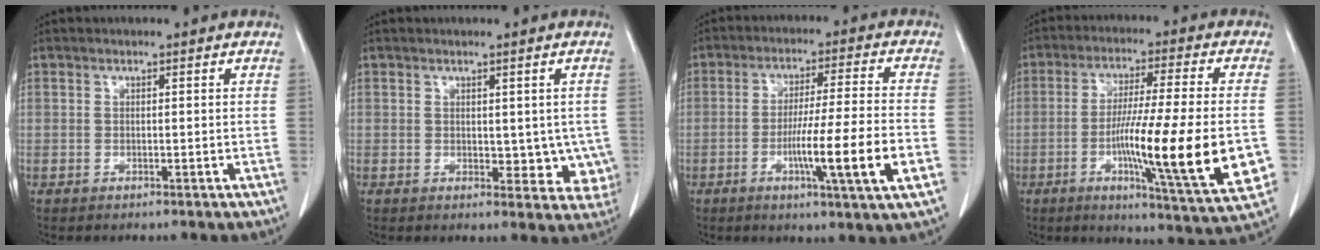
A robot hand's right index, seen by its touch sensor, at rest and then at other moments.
{"total": 5.7, "force": [0.2, 3.4, 4.6], "torque": [-0.024, -0.006, 0.007]}
{"total": 12.8, "force": [-3.8, -0.7, 12.2], "torque": [-0.205, -0.015, -0.067]}
{"total": 19.9, "force": [-4.3, 0.4, 19.4], "torque": [-0.270, -0.023, -0.063]}